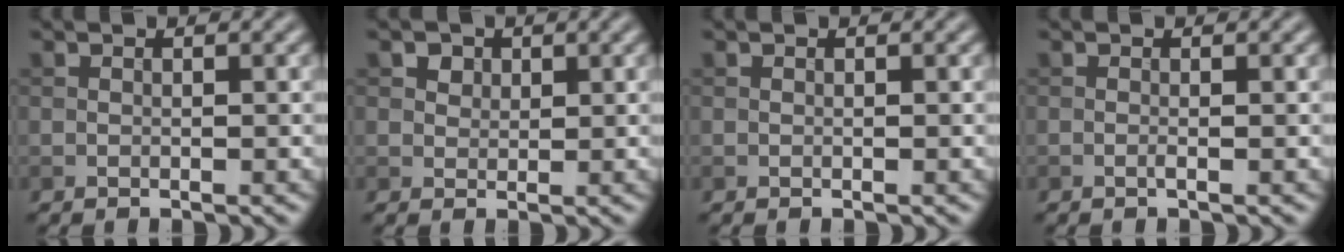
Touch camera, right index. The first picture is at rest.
{"total": 2.4, "force": [1.4, 1.7, 0.9], "torque": [-0.021, -0.004, 0.026]}
{"total": 0.0}
{"total": 0.5, "force": [-0.2, 0.0, 0.5], "torque": [-0.011, -0.003, -0.005]}